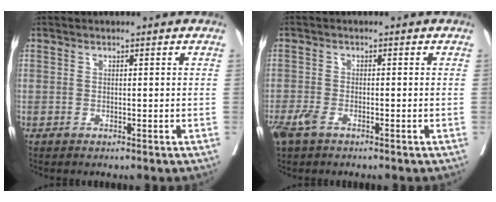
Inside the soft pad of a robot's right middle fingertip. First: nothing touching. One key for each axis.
{"total": 3.2, "fx": -2.0, "fy": 1.3, "fz": 2.1, "tx": -0.051, "ty": -0.005, "tz": -0.037}